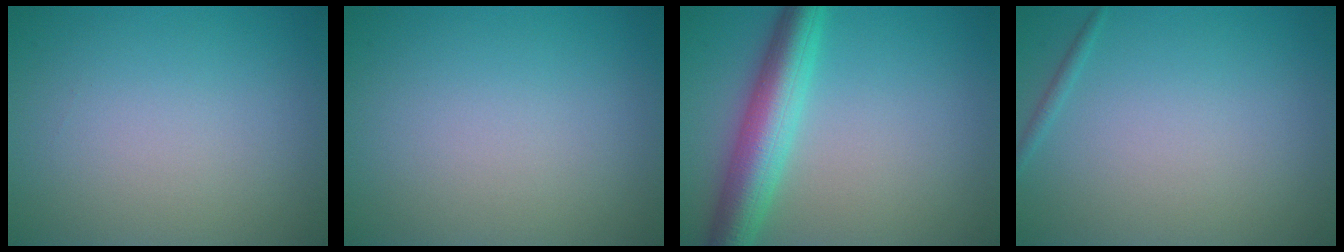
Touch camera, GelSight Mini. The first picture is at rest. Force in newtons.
{"total": 0.0}
{"total": 6.2, "press": 6.2, "slide": 0.3}
{"total": 0.6, "press": 0.6, "slide": 0.1}